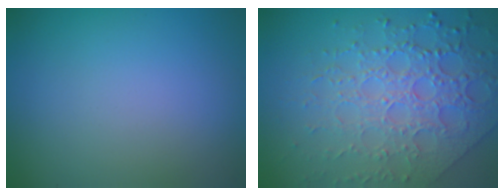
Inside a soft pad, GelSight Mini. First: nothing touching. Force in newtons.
{"total": 7.4, "press": 5.4, "slide": 5.1}